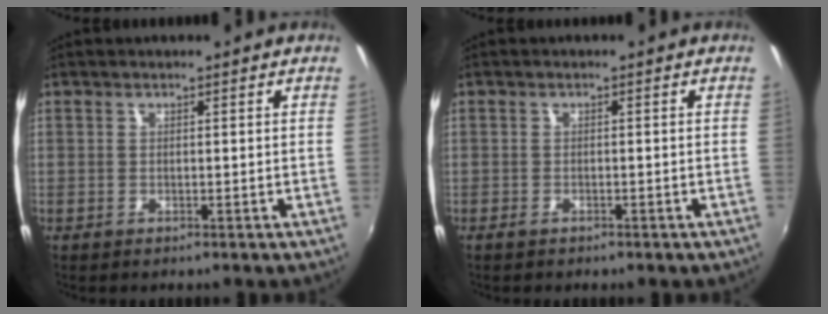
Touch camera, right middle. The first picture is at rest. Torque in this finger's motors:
{"motor_torque": [-0.39, -0.42, -0.04, -0.01]}